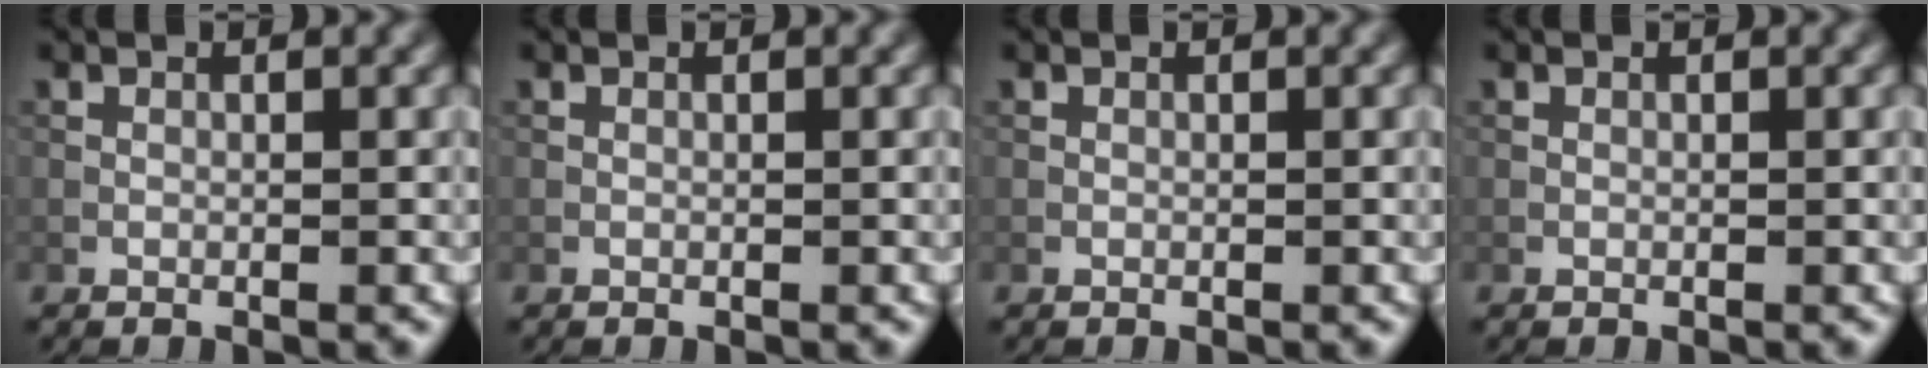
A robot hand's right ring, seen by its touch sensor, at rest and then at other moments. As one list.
[{"total": 0.0}, {"total": 0.0}, {"total": 0.0}]